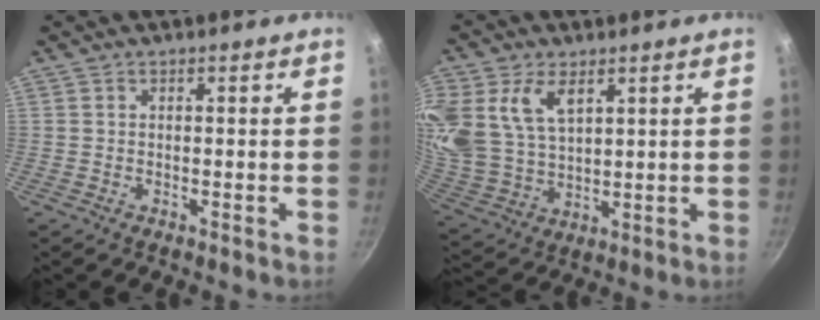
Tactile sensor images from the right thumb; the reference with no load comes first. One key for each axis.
{"total": 16.6, "fx": 6.9, "fy": 10.6, "fz": 10.7, "tx": -0.229, "ty": -0.013, "tz": 0.149}